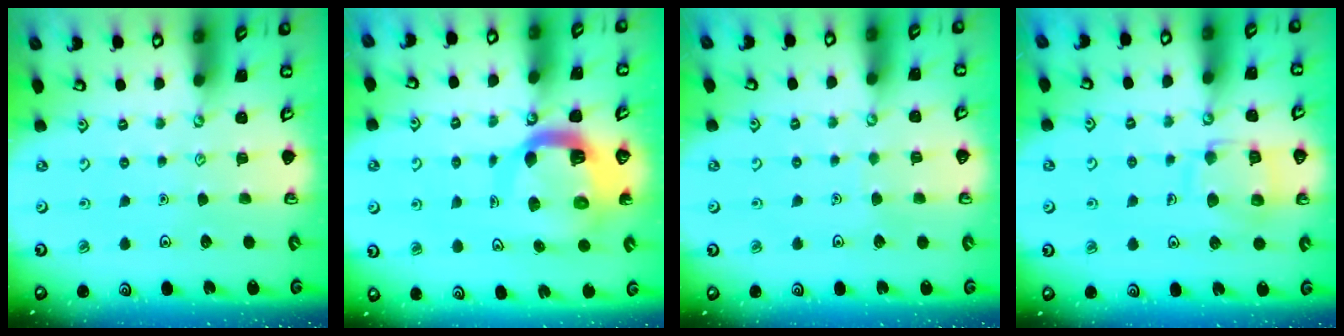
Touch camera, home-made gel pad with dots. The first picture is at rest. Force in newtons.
{"total": 11.8, "press": 11.7, "slide": 1.4}
{"total": 1.3, "press": 1.3, "slide": 0.1}
{"total": 11.8, "press": 11.8, "slide": 1.0}